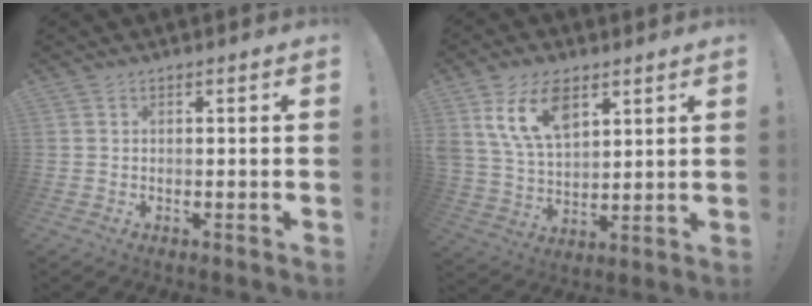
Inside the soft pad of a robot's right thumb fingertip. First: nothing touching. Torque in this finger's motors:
{"motor_torque": [1.83, 2.80, 0.79, 0.37, 0.12]}